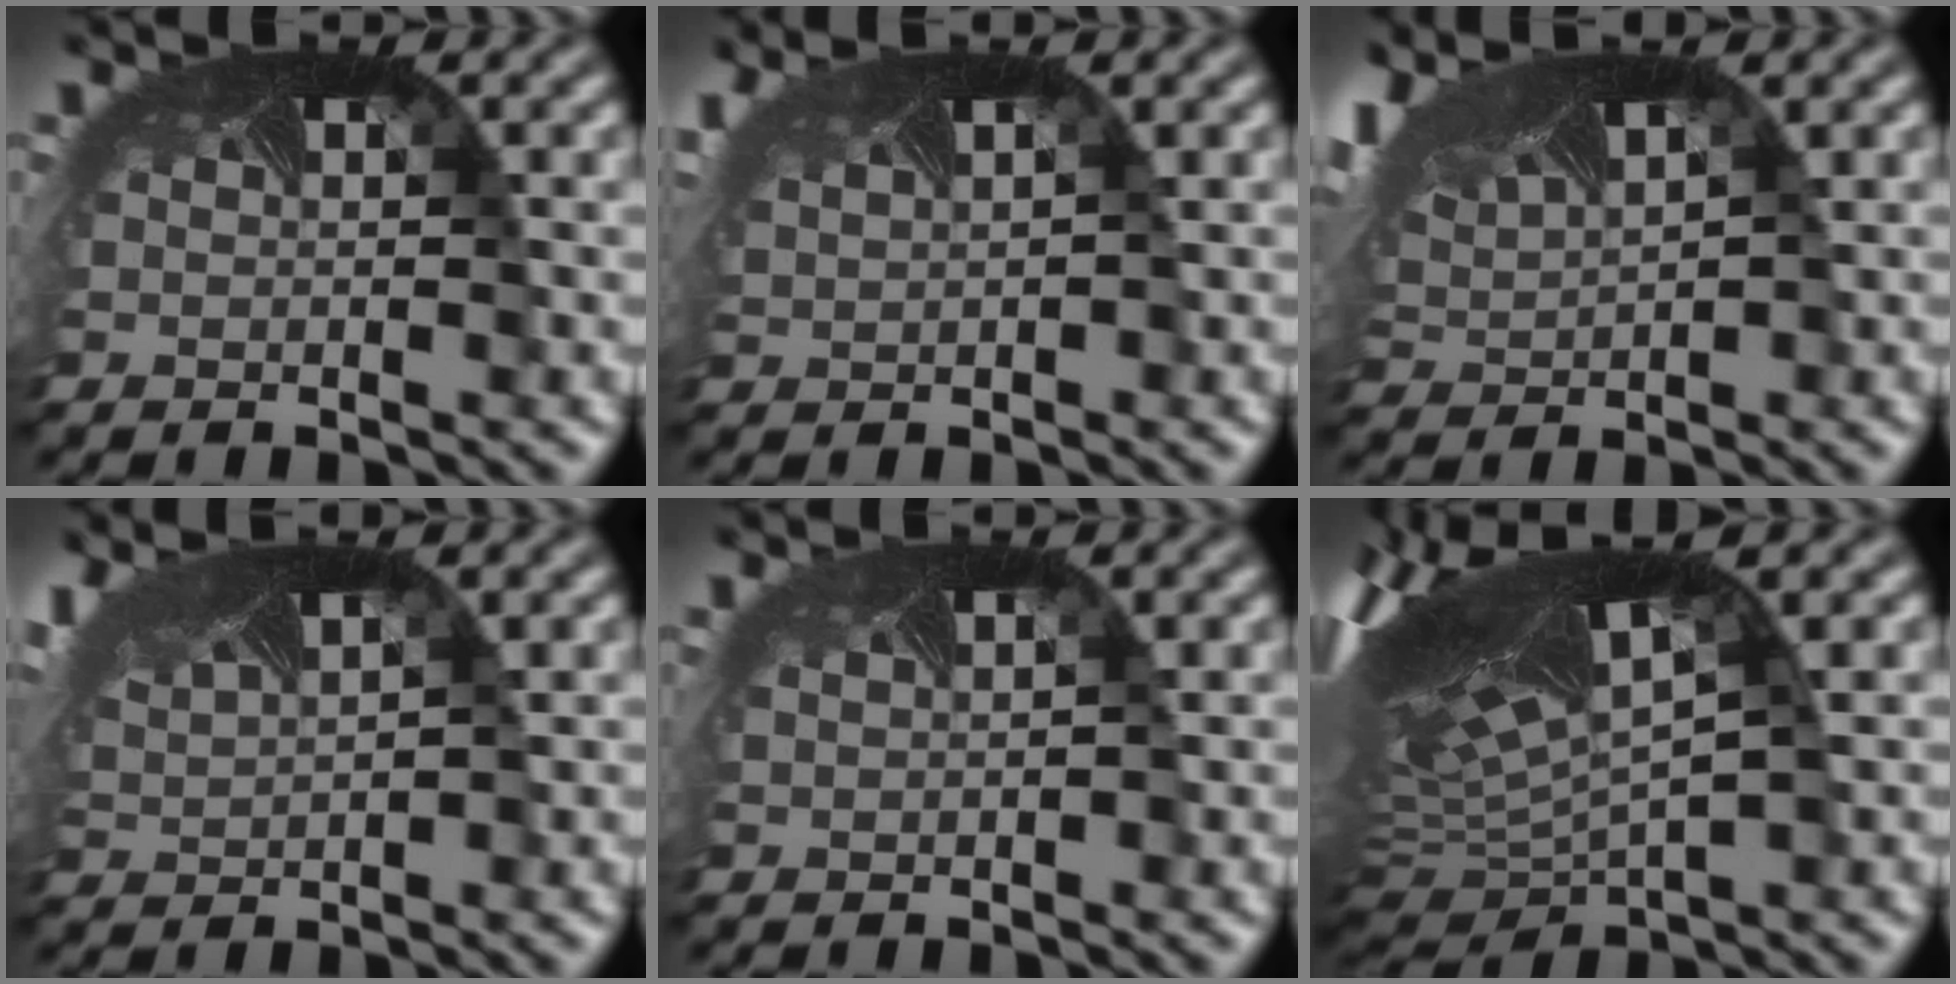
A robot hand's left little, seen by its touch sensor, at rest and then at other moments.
{"total": 6.2, "force": [2.4, 3.1, 4.9], "torque": [-0.123, 0.027, 0.048]}
{"total": 9.3, "force": [4.8, 4.2, 6.8], "torque": [-0.162, 0.035, 0.087]}
{"total": 7.7, "force": [3.8, 3.6, 5.6], "torque": [-0.137, 0.030, 0.069]}
{"total": 0.8, "force": [0.4, 0.5, 0.5], "torque": [-0.011, 0.012, 0.003]}
{"total": 12.8, "force": [3.0, 5.4, 11.3], "torque": [-0.258, 0.007, 0.078]}